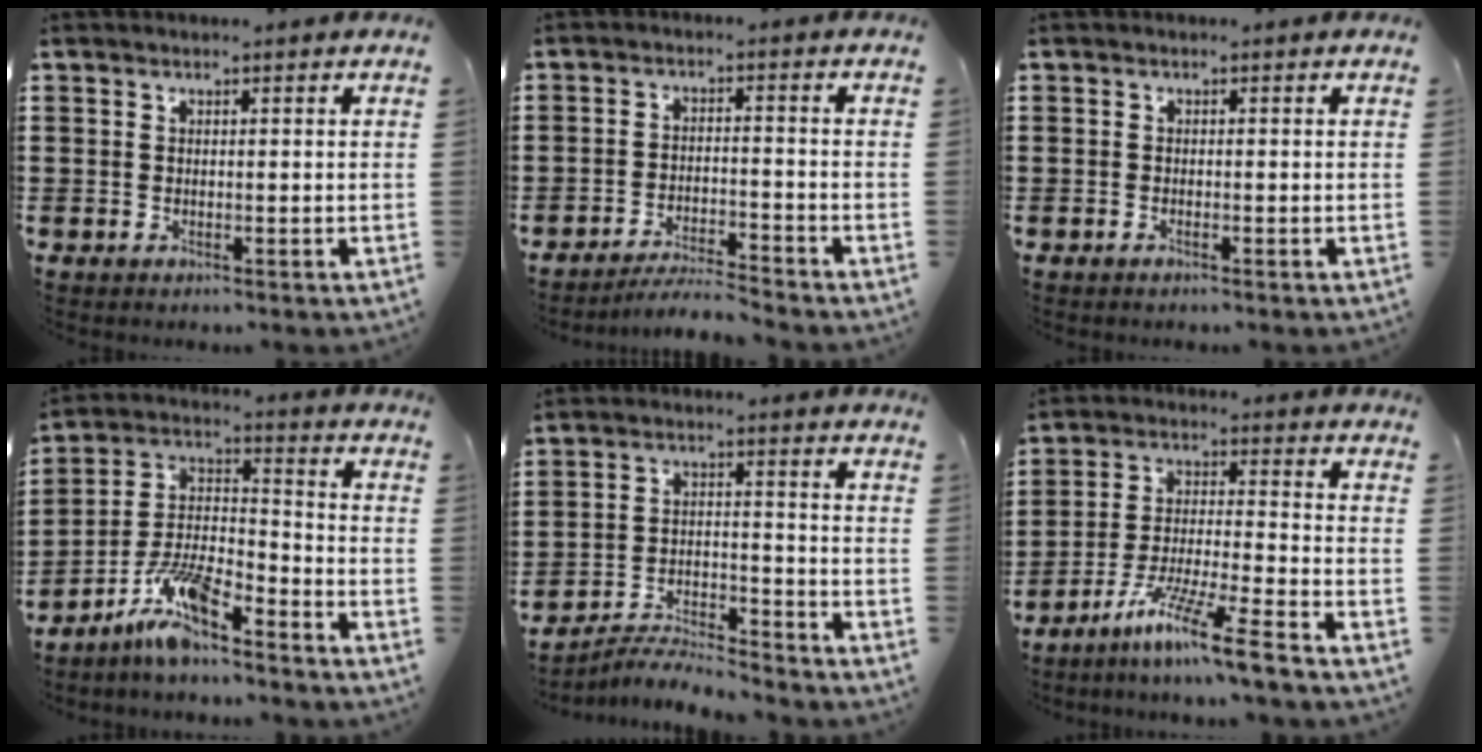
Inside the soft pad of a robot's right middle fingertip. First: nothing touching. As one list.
[{"total": 4.1, "force": [-3.9, 0.0, 1.1], "torque": [-0.020, 0.000, -0.080]}, {"total": 0.6, "force": [-0.4, 0.0, 0.4], "torque": [-0.009, -0.004, -0.006]}, {"total": 9.3, "force": [-7.2, 1.9, 5.6], "torque": [-0.133, -0.002, -0.142]}, {"total": 5.4, "force": [-5.3, 0.2, 1.0], "torque": [-0.024, 0.001, -0.109]}, {"total": 9.1, "force": [-7.4, -0.5, 5.3], "torque": [-0.109, -0.011, -0.146]}]